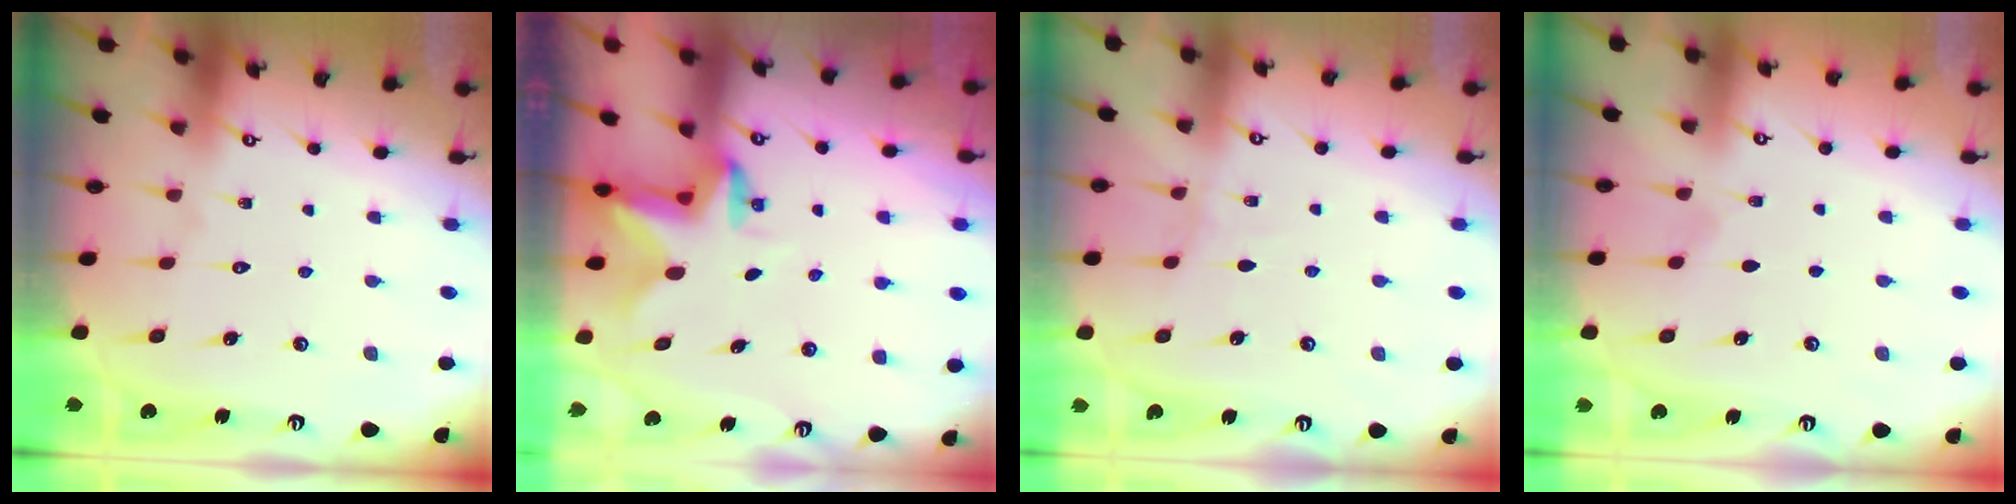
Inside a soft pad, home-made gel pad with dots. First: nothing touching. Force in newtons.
{"total": 2.4, "press": 2.3, "slide": 0.4}
{"total": 3.3, "press": 3.3, "slide": 0.4}
{"total": 3.8, "press": 3.3, "slide": 1.9}